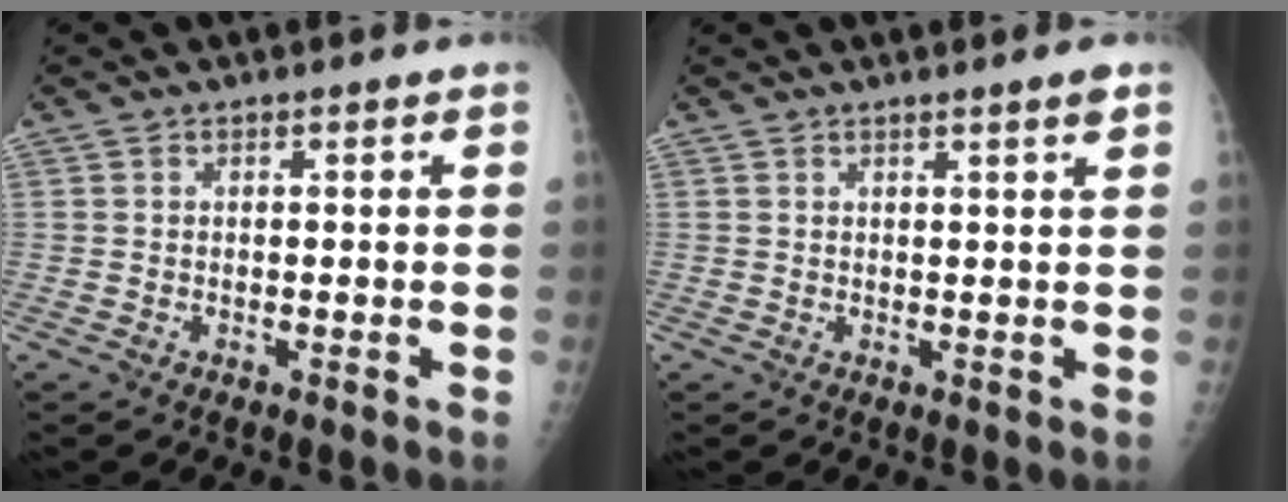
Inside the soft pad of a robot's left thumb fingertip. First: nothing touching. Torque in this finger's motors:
{"motor_torque": [-0.09, 0.04, -0.12, -0.12, 0.03]}